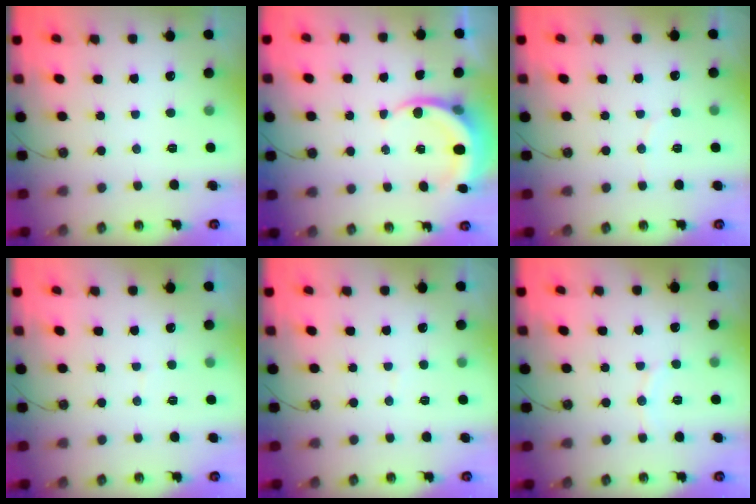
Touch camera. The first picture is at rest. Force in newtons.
{"total": 6.7, "press": 6.7, "slide": 0.8}
{"total": 3.6, "press": 3.6, "slide": 0.5}
{"total": 2.6, "press": 2.0, "slide": 1.6}
{"total": 2.6, "press": 2.6, "slide": 0.2}
{"total": 4.6, "press": 4.5, "slide": 0.6}